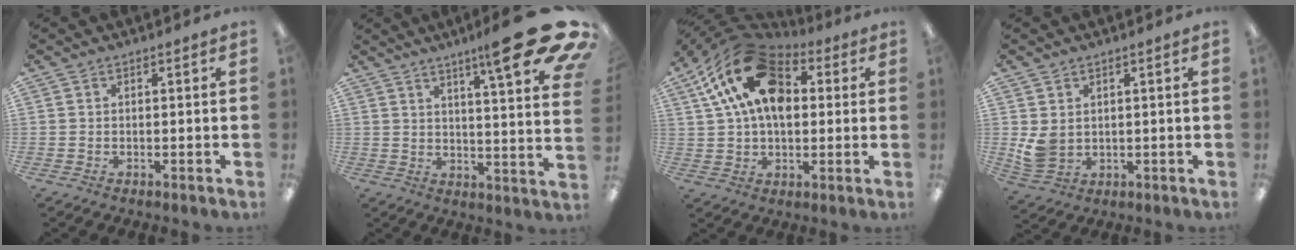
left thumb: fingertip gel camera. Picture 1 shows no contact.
{"total": 17.8, "force": [11.0, 2.5, 13.8], "torque": [-0.194, -0.074, 0.163]}
{"total": 20.7, "force": [7.1, 13.1, 14.3], "torque": [-0.288, -0.013, 0.123]}
{"total": 5.5, "force": [1.4, 4.6, 2.6], "torque": [-0.058, -0.003, 0.030]}